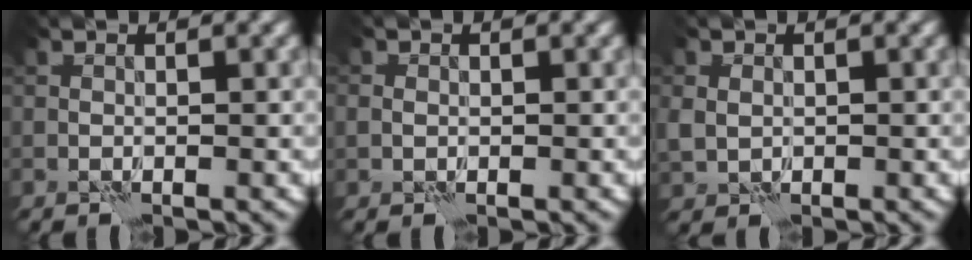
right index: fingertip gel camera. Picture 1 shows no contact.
{"total": 1.0, "force": [0.0, 0.9, 0.5], "torque": [-0.004, -0.001, -0.002]}
{"total": 2.0, "force": [0.1, 1.8, 1.0], "torque": [-0.027, -0.003, 0.000]}